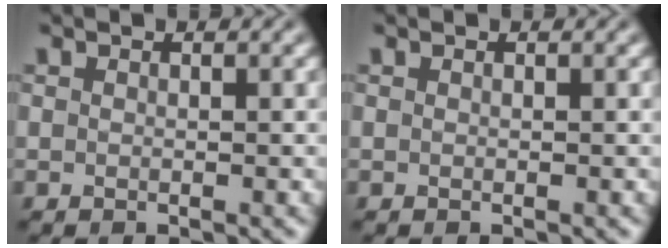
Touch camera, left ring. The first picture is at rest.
{"total": 0.0}